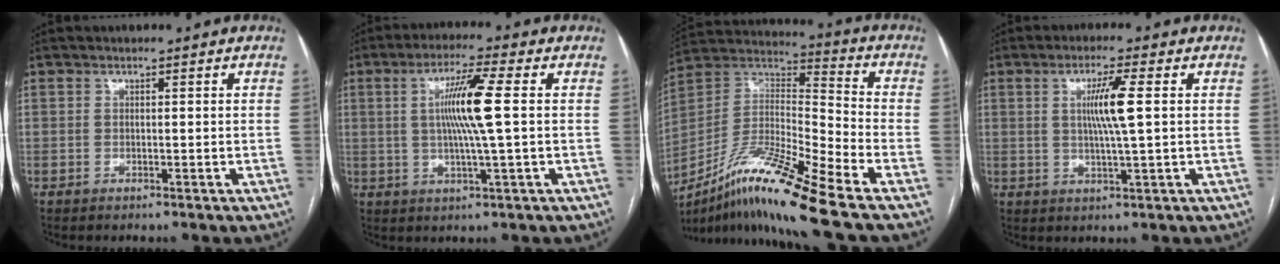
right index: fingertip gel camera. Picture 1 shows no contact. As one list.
[{"total": 8.8, "force": [1.0, -0.6, 8.7], "torque": [-0.164, 0.000, 0.018]}, {"total": 18.3, "force": [-12.0, 0.8, 13.7], "torque": [-0.281, -0.011, -0.214]}, {"total": 5.9, "force": [1.0, -0.4, 5.8], "torque": [-0.109, -0.003, 0.021]}]